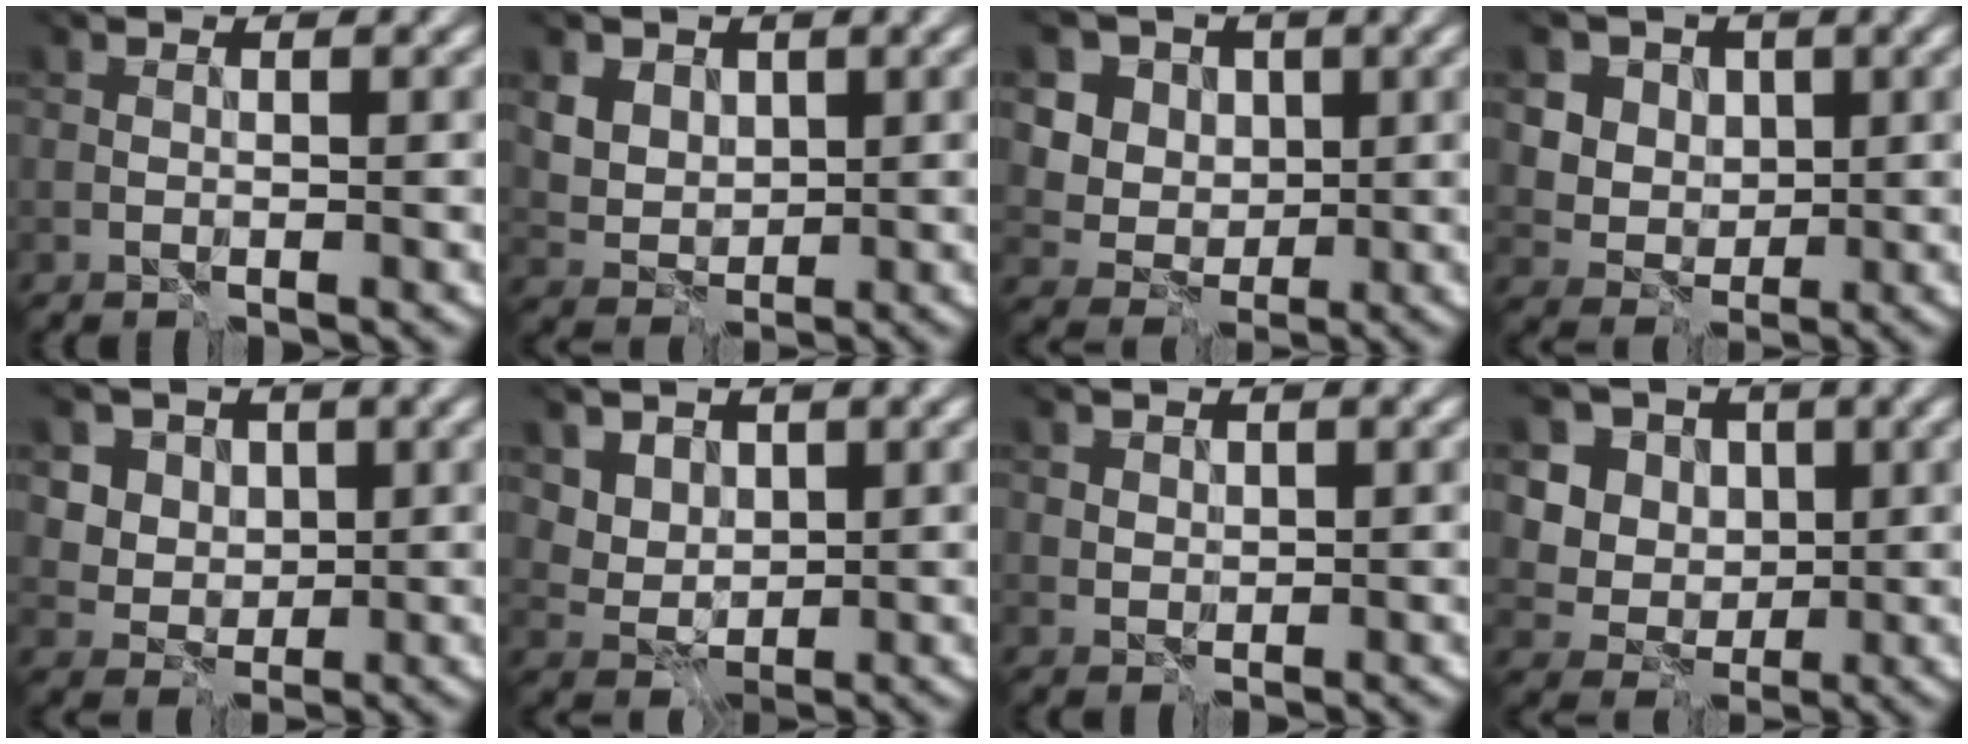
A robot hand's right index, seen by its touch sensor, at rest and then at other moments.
{"total": 5.0, "force": [2.6, 3.9, 1.7], "torque": [-0.049, 0.006, 0.047]}
{"total": 8.1, "force": [3.7, 6.7, 2.6], "torque": [-0.065, 0.002, 0.059]}
{"total": 6.7, "force": [3.0, 5.6, 2.0], "torque": [-0.044, 0.006, 0.047]}
{"total": 5.1, "force": [2.6, 4.2, 1.2], "torque": [-0.030, -0.002, 0.047]}
{"total": 2.9, "force": [2.1, 1.9, 0.4], "torque": [-0.028, -0.020, 0.061]}
{"total": 1.3, "force": [1.0, 0.9, -0.1], "torque": [-0.002, -0.007, 0.020]}
{"total": 8.9, "force": [3.9, 7.4, 3.1], "torque": [-0.080, 0.002, 0.064]}